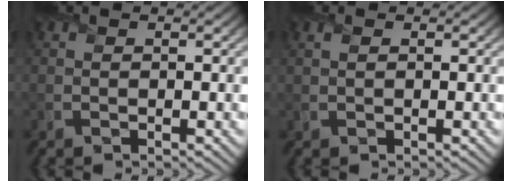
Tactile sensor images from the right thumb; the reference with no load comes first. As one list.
[{"total": 0.7, "force": [0.2, 0.2, 0.6], "torque": [-0.018, 0.002, 0.006]}]